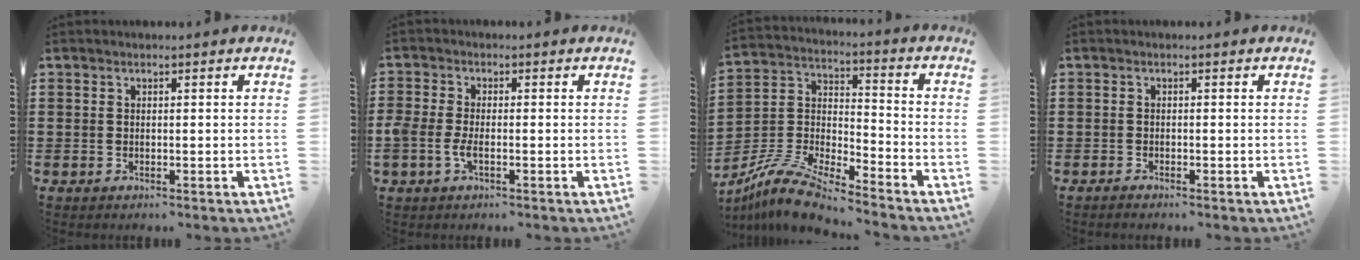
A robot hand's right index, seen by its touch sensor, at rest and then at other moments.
{"total": 3.0, "force": [-0.9, 1.2, 2.6], "torque": [-0.060, -0.003, -0.020]}
{"total": 9.5, "force": [-8.9, 1.0, 3.4], "torque": [-0.079, 0.012, -0.180]}
{"total": 0.8, "force": [-0.8, 0.0, 0.2], "torque": [-0.005, -0.003, -0.016]}